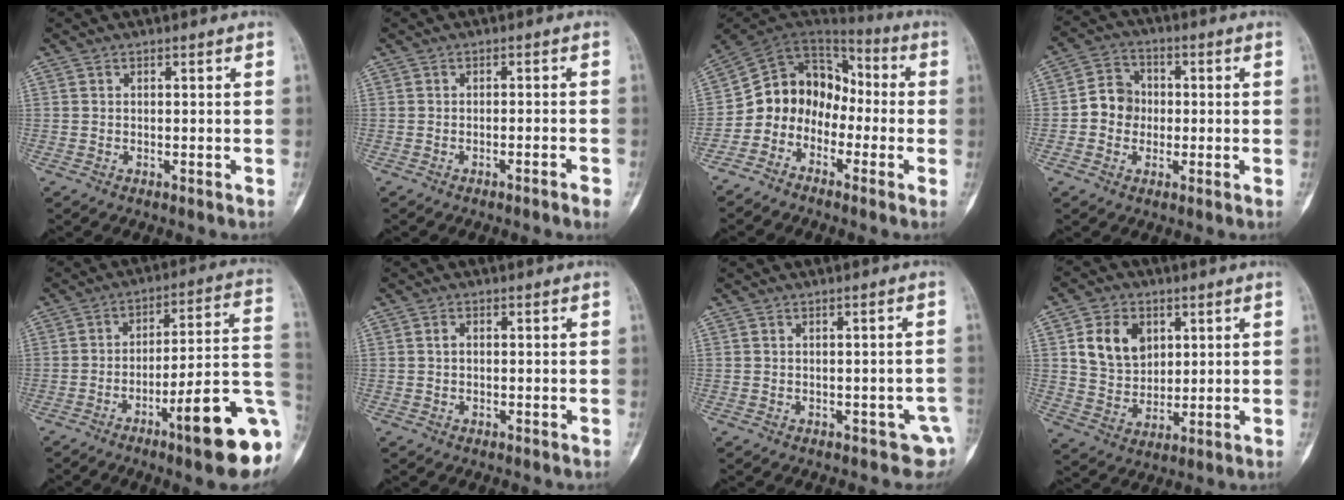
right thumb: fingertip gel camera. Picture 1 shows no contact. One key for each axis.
{"total": 2.2, "fx": -1.5, "fy": 0.0, "fz": 1.7, "tx": -0.035, "ty": 0.008, "tz": -0.018}
{"total": 12.0, "fx": -4.2, "fy": 10.0, "fz": 5.2, "tx": -0.059, "ty": 0.090, "tz": -0.089}
{"total": 7.0, "fx": -0.5, "fy": 6.3, "fz": 3.0, "tx": -0.021, "ty": 0.019, "tz": -0.020}
{"total": 19.1, "fx": -7.6, "fy": 3.4, "fz": 17.2, "tx": -0.193, "ty": 0.046, "tz": -0.107}
{"total": 1.2, "fx": 0.1, "fy": 0.8, "fz": 0.9, "tx": -0.015, "ty": 0.004, "tz": 0.000}
{"total": 3.9, "fx": -1.3, "fy": 2.6, "fz": 2.7, "tx": -0.005, "ty": 0.005, "tz": -0.013}
{"total": 10.6, "fx": 3.6, "fy": 8.0, "fz": 6.0, "tx": -0.076, "ty": -0.016, "tz": 0.073}